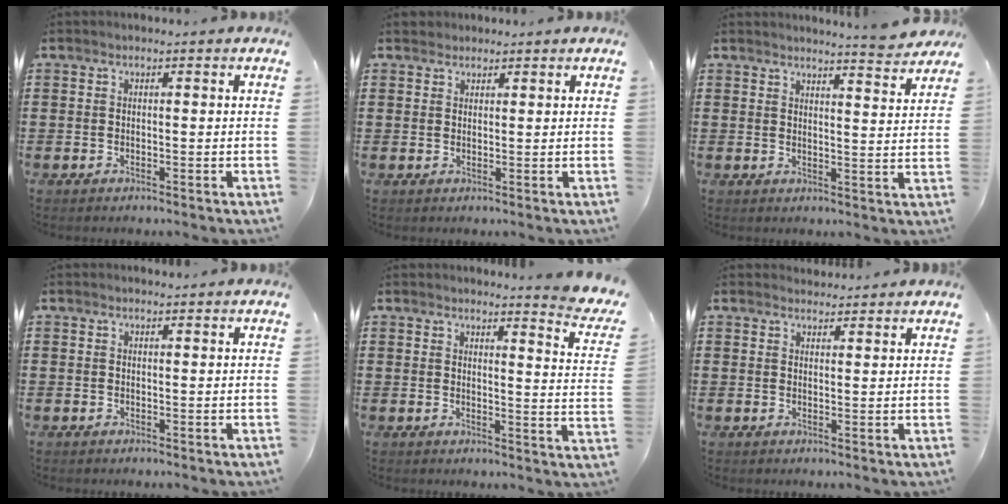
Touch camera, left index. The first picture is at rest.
{"total": 1.8, "force": [1.5, 0.9, -0.2], "torque": [-0.002, 0.005, 0.030]}
{"total": 4.2, "force": [4.0, -0.6, 1.0], "torque": [-0.025, -0.023, 0.069]}
{"total": 0.5, "force": [0.3, 0.4, 0.0], "torque": [-0.001, 0.004, 0.006]}
{"total": 3.7, "force": [3.4, -0.6, 1.3], "torque": [-0.026, -0.028, 0.054]}
{"total": 2.0, "force": [2.0, 0.3, -0.1], "torque": [-0.004, -0.003, 0.039]}